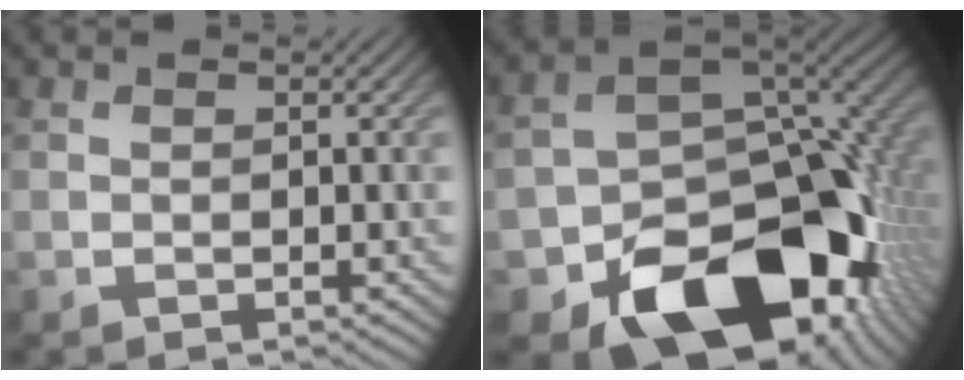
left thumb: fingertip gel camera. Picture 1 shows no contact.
{"total": 18.2, "force": [-8.3, 12.4, 10.4], "torque": [-0.142, -0.052, -0.116]}